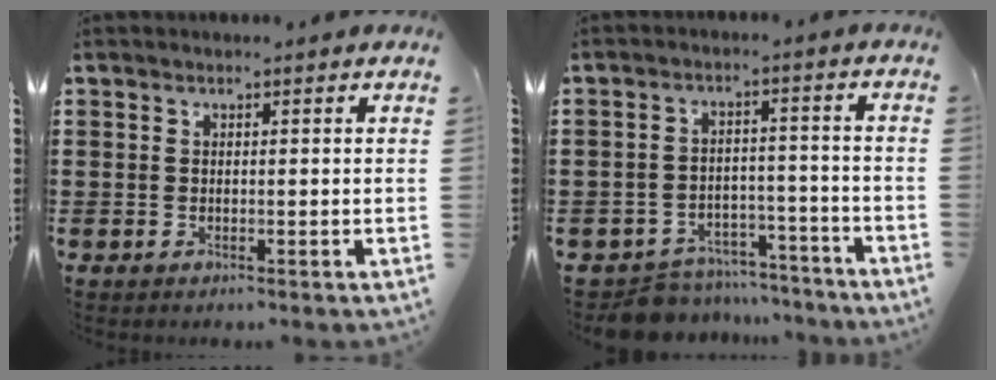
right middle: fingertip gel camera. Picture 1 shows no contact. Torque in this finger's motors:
{"motor_torque": [0.34, -0.32, 0.07, 0.00]}